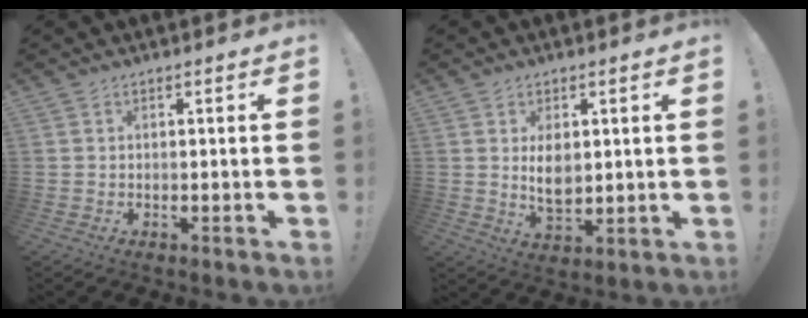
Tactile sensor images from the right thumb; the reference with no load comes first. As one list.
[{"total": 6.5, "force": [1.6, 3.9, 5.0], "torque": [-0.081, -0.013, 0.023]}]